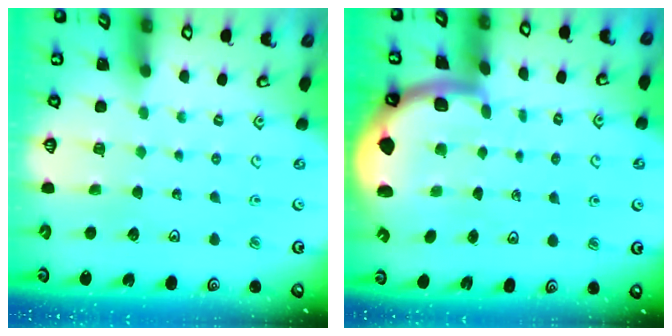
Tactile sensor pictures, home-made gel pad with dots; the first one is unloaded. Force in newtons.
{"total": 3.4, "press": 3.4, "slide": 0.4}